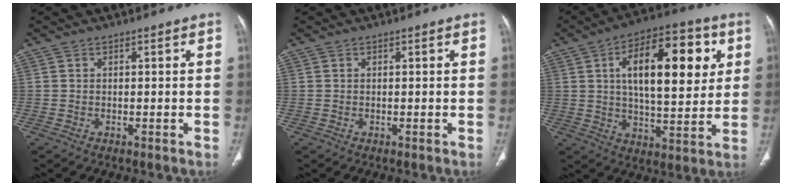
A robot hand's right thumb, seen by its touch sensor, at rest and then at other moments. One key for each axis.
{"total": 0.0}
{"total": 20.6, "fx": 5.7, "fy": 9.1, "fz": 17.6, "tx": -0.233, "ty": -0.002, "tz": 0.080}